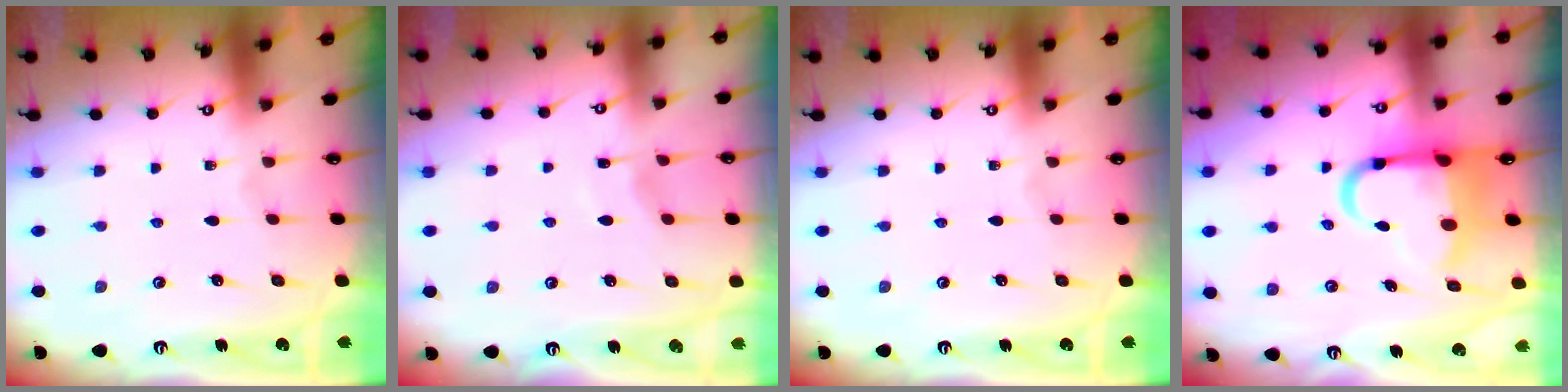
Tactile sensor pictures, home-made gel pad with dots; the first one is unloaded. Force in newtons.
{"total": 3.0, "press": 2.9, "slide": 0.4}
{"total": 0.0}
{"total": 10.7, "press": 10.3, "slide": 2.7}